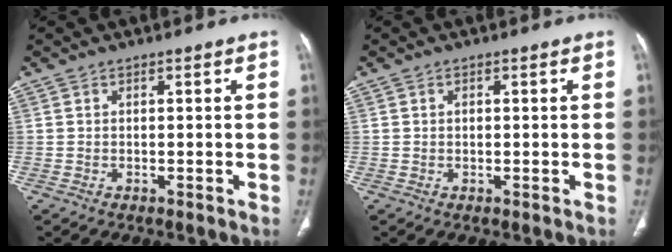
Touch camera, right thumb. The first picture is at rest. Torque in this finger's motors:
{"motor_torque": [0.10, -0.05, 0.13, -0.32, -0.04]}